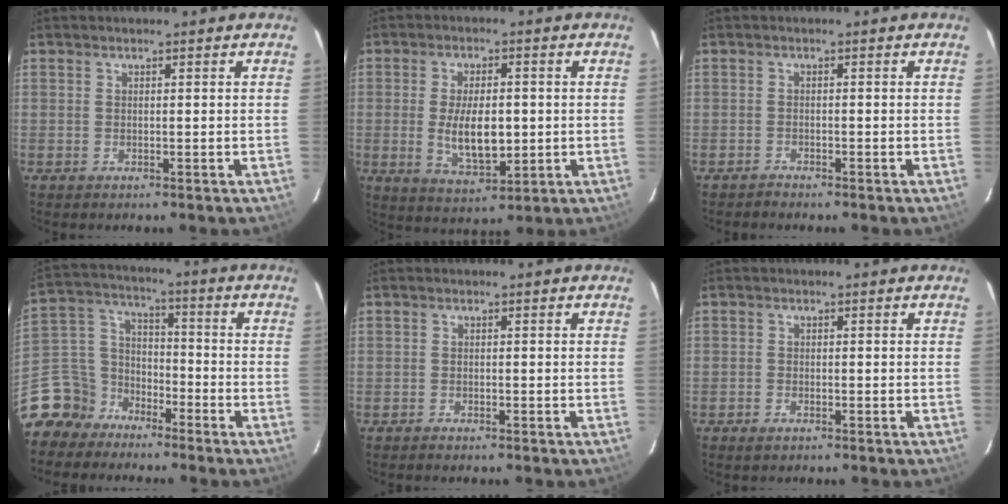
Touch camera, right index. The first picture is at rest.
{"total": 9.5, "force": [-0.7, 4.3, 8.4], "torque": [-0.159, -0.011, -0.004]}
{"total": 1.2, "force": [-1.1, 0.1, -0.1], "torque": [-0.006, 0.001, -0.020]}
{"total": 12.2, "force": [-9.5, 7.5, 0.8], "torque": [-0.062, 0.044, -0.198]}
{"total": 0.9, "force": [-0.9, 0.2, 0.1], "torque": [-0.011, 0.001, -0.015]}
{"total": 1.2, "force": [-1.0, 0.6, 0.4], "torque": [-0.011, 0.000, -0.021]}